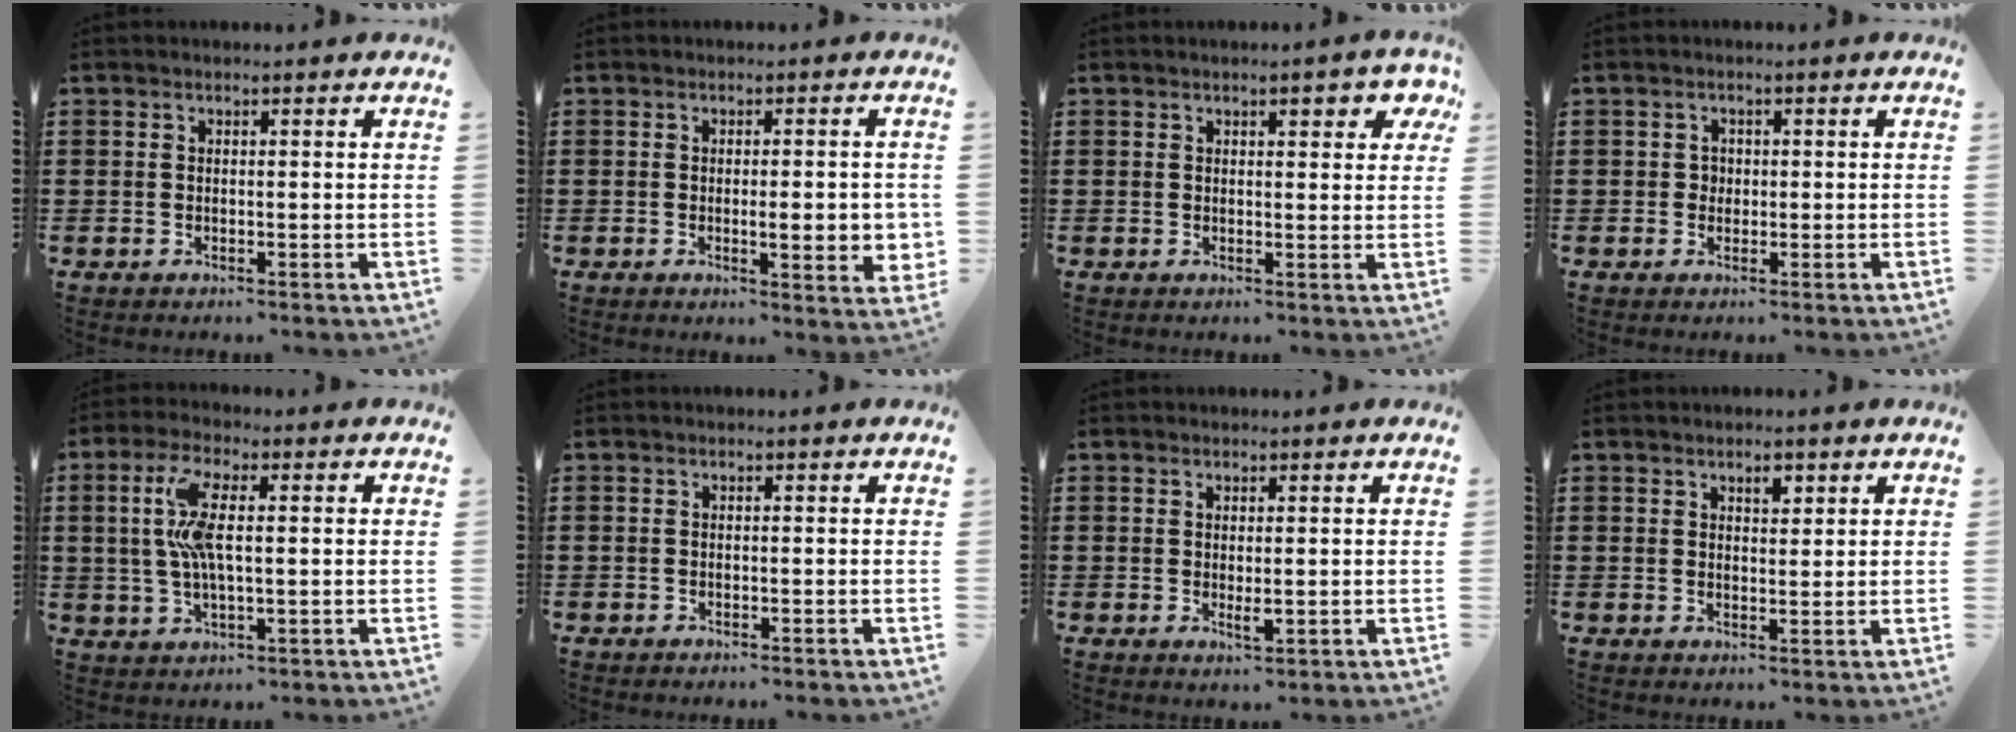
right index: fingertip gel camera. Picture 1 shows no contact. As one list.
[{"total": 5.1, "force": [-0.6, 1.2, 4.9], "torque": [-0.065, -0.007, -0.012]}, {"total": 3.0, "force": [1.7, 1.1, 2.3], "torque": [-0.026, -0.001, 0.023]}, {"total": 1.2, "force": [0.0, 1.2, 0.5], "torque": [-0.012, 0.006, -0.001]}, {"total": 8.7, "force": [1.0, 2.7, 8.2], "torque": [-0.190, -0.002, 0.004]}, {"total": 0.5, "force": [-0.5, -0.1, 0.1], "torque": [-0.004, -0.002, -0.010]}, {"total": 1.7, "force": [0.0, 0.5, 1.7], "torque": [-0.031, -0.002, 0.000]}, {"total": 2.0, "force": [1.3, 1.0, 1.2], "torque": [-0.019, 0.000, 0.022]}]